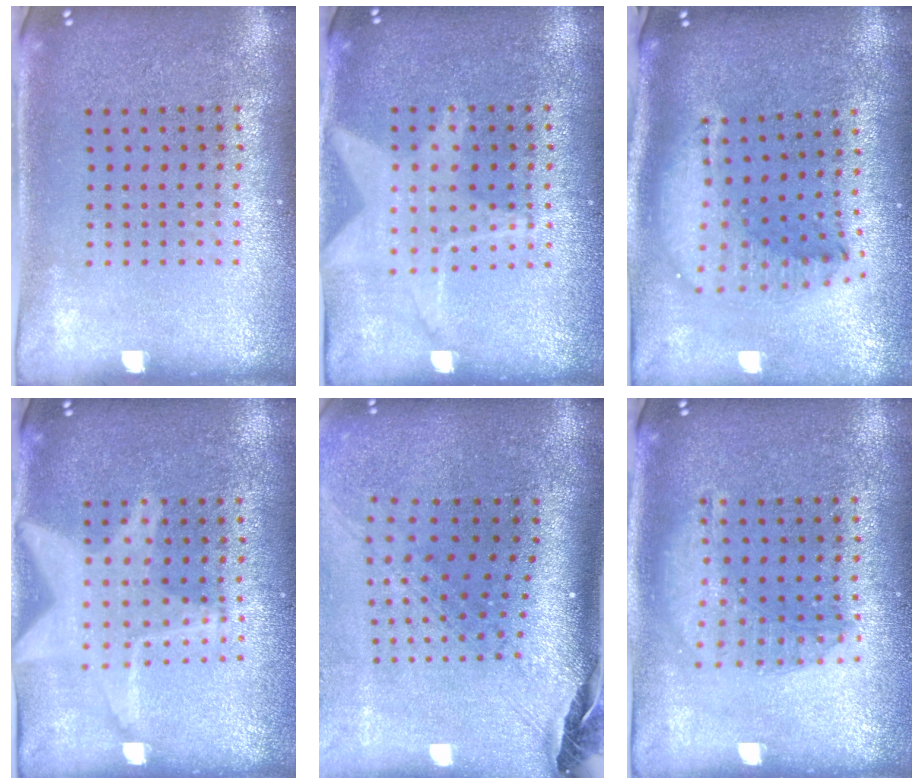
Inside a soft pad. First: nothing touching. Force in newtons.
{"total": 1.3, "press": 1.3, "slide": 0.5}
{"total": 1.9, "press": 1.5, "slide": 1.2}
{"total": 3.0, "press": 3.0, "slide": 0.3}
{"total": 2.8, "press": 2.0, "slide": 1.9}
{"total": 1.4, "press": 1.4, "slide": 0.4}